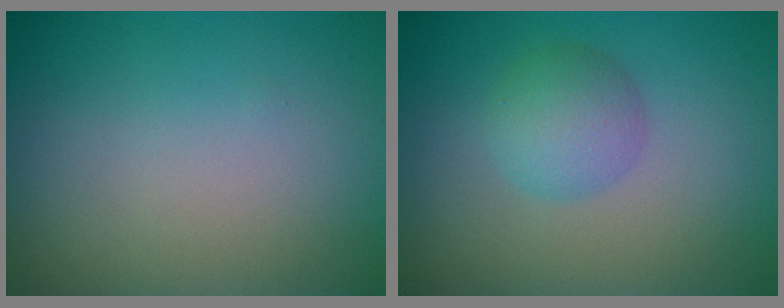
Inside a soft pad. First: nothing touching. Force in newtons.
{"total": 3.4, "press": 3.4, "slide": 0.1}